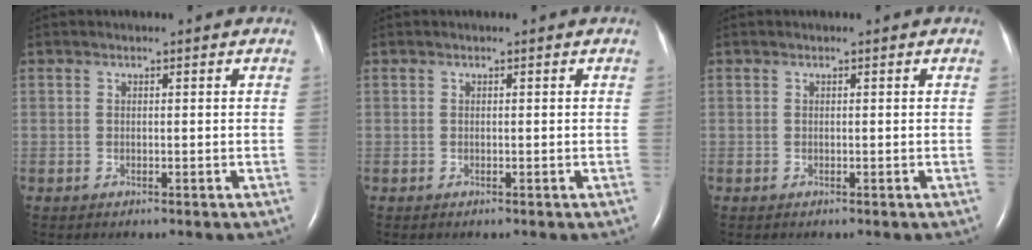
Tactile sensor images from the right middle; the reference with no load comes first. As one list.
[{"total": 0.0}, {"total": 0.0}]